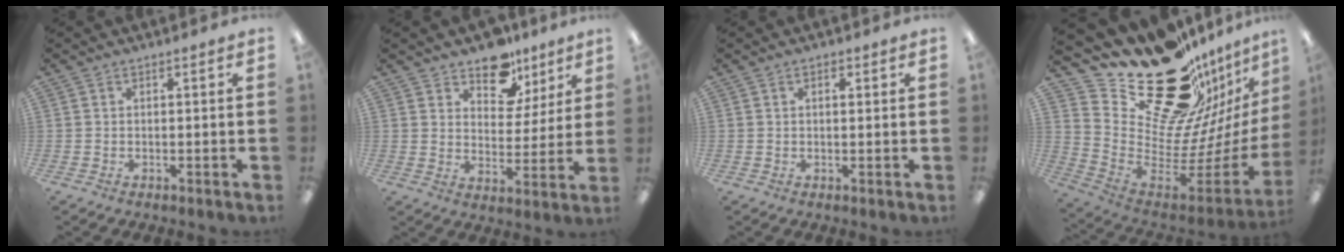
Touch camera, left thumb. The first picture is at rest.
{"total": 12.0, "force": [9.2, 6.7, 3.7], "torque": [-0.049, -0.061, 0.170]}
{"total": 1.3, "force": [0.6, 0.7, 0.9], "torque": [-0.011, 0.000, 0.008]}
{"total": 28.0, "force": [19.6, 14.1, 14.2], "torque": [-0.204, -0.167, 0.378]}